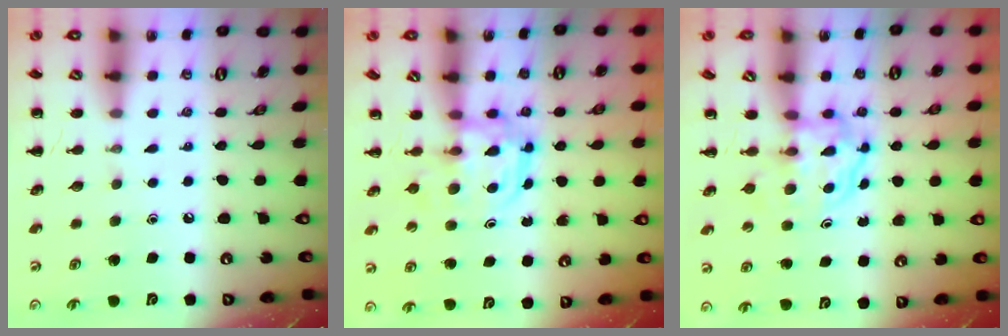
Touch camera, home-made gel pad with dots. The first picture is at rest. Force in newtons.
{"total": 3.3, "press": 3.3, "slide": 0.4}
{"total": 3.6, "press": 3.6, "slide": 0.4}